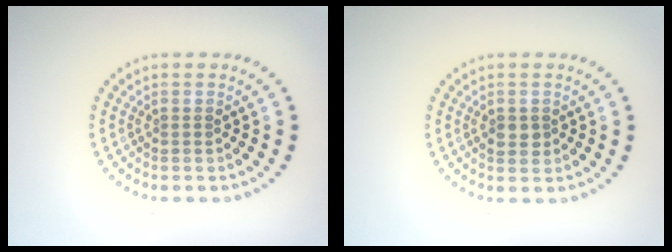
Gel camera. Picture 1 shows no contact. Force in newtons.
{"total": 1.4, "press": 1.4, "slide": 0.2}